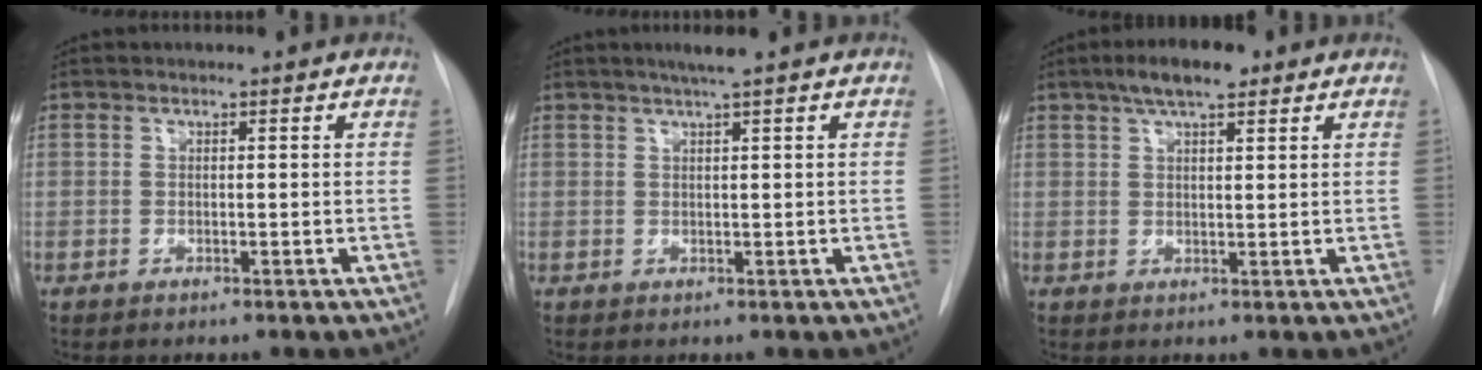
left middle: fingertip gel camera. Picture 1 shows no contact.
{"total": 2.3, "force": [1.6, -0.5, 1.6], "torque": [-0.031, 0.000, 0.029]}
{"total": 5.9, "force": [3.9, 1.7, 4.1], "torque": [-0.074, 0.014, 0.062]}